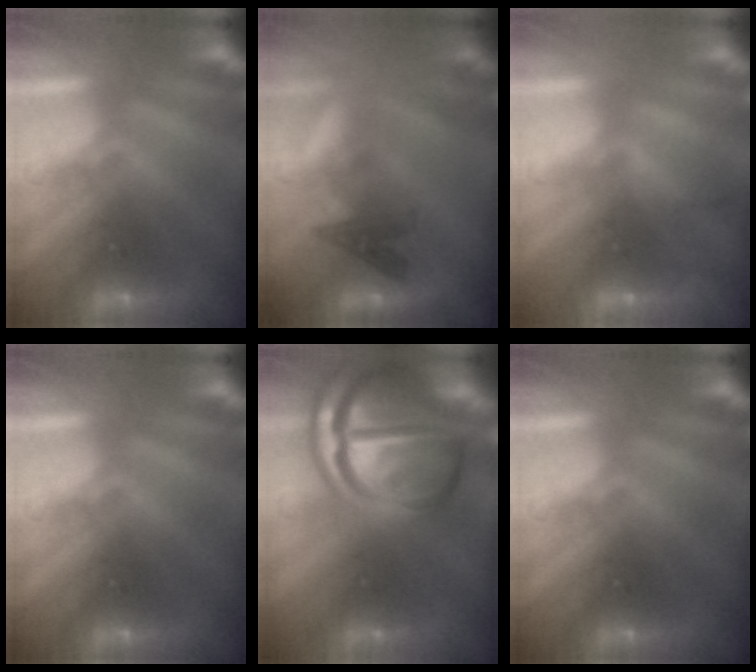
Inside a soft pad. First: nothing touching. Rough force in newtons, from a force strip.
{"total": 2.2}
{"total": 2.1}
{"total": 0.0}
{"total": 7.1}
{"total": 0.0}